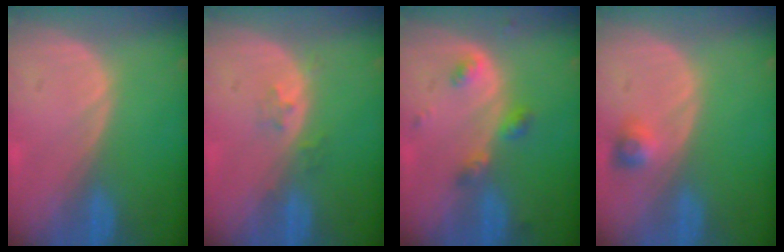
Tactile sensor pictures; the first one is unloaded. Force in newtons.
{"total": 2.1, "press": 1.8, "slide": 1.2}
{"total": 3.8, "press": 3.7, "slide": 1.1}
{"total": 2.6, "press": 2.4, "slide": 1.0}